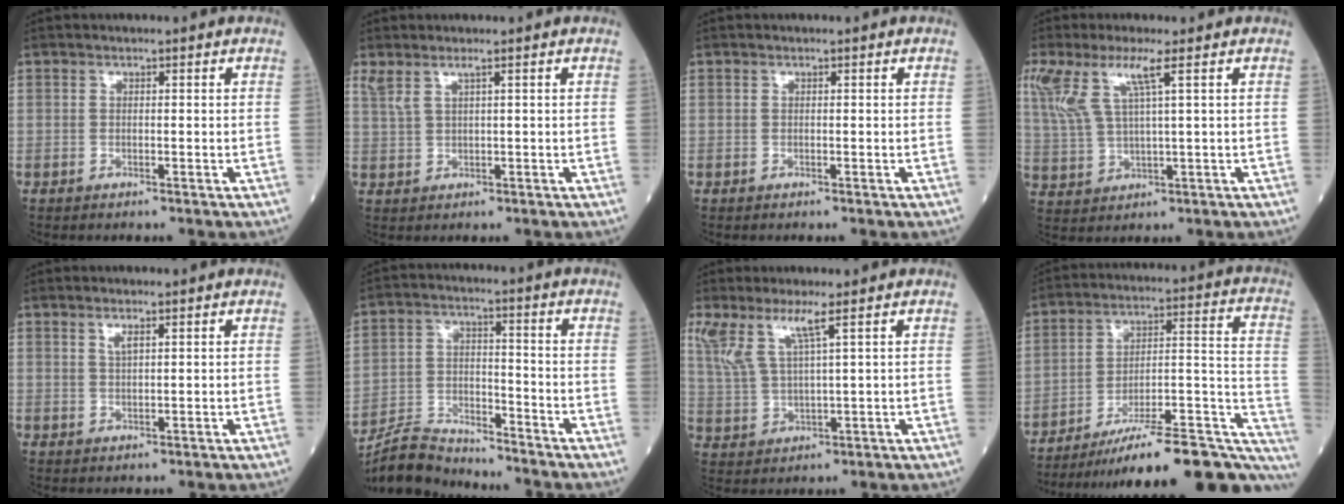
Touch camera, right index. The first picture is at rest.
{"total": 2.5, "force": [1.7, 0.1, 1.8], "torque": [-0.052, 0.010, 0.044]}
{"total": 0.0}
{"total": 8.1, "force": [3.9, 0.8, 7.1], "torque": [-0.168, 0.013, 0.087]}
{"total": 1.7, "force": [1.0, 0.2, 1.3], "torque": [-0.029, -0.001, 0.021]}
{"total": 8.1, "force": [-8.0, 0.9, -0.3], "torque": [-0.001, 0.009, -0.149]}
{"total": 6.4, "force": [3.9, 0.2, 5.1], "torque": [-0.116, 0.007, 0.087]}
{"total": 25.8, "force": [-20.6, 3.2, 15.2], "torque": [-0.133, 0.015, -0.296]}